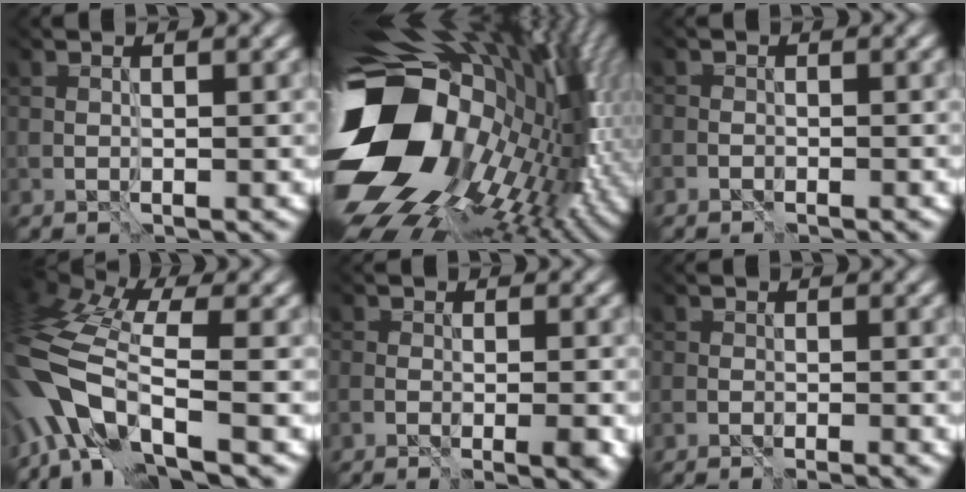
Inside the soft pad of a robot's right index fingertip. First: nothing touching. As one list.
[{"total": 19.2, "force": [-2.3, 13.3, 13.7], "torque": [-0.295, -0.047, -0.015]}, {"total": 0.9, "force": [-0.8, 0.4, -0.1], "torque": [-0.001, -0.003, -0.017]}, {"total": 9.6, "force": [-3.6, 4.3, 7.8], "torque": [-0.181, 0.007, -0.083]}, {"total": 2.5, "force": [-1.3, 1.2, 1.7], "torque": [-0.018, -0.006, -0.021]}, {"total": 0.8, "force": [-0.8, 0.1, 0.2], "torque": [-0.002, -0.005, -0.015]}]